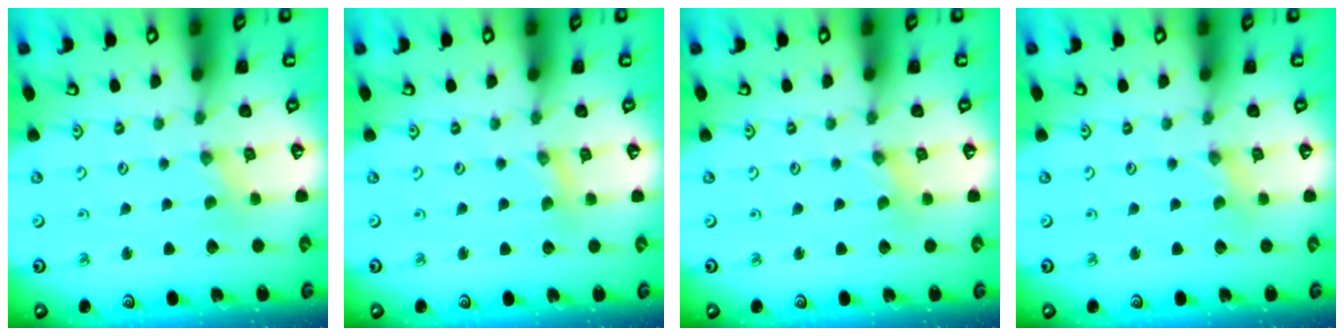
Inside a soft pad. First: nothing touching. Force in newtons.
{"total": 1.2, "press": 1.2, "slide": 0.1}
{"total": 0.0}
{"total": 0.0}